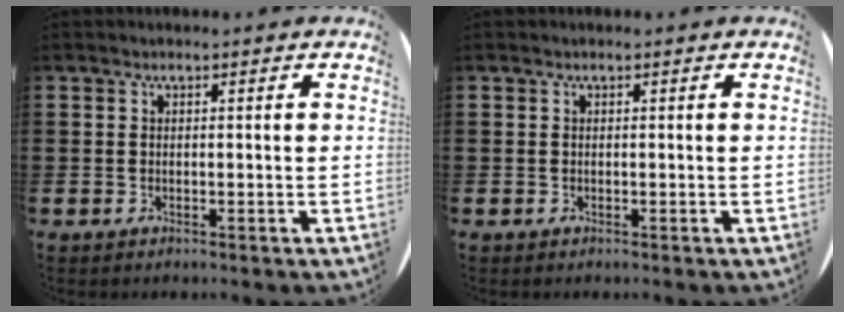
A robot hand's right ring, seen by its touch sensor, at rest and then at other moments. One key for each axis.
{"total": 0.0}